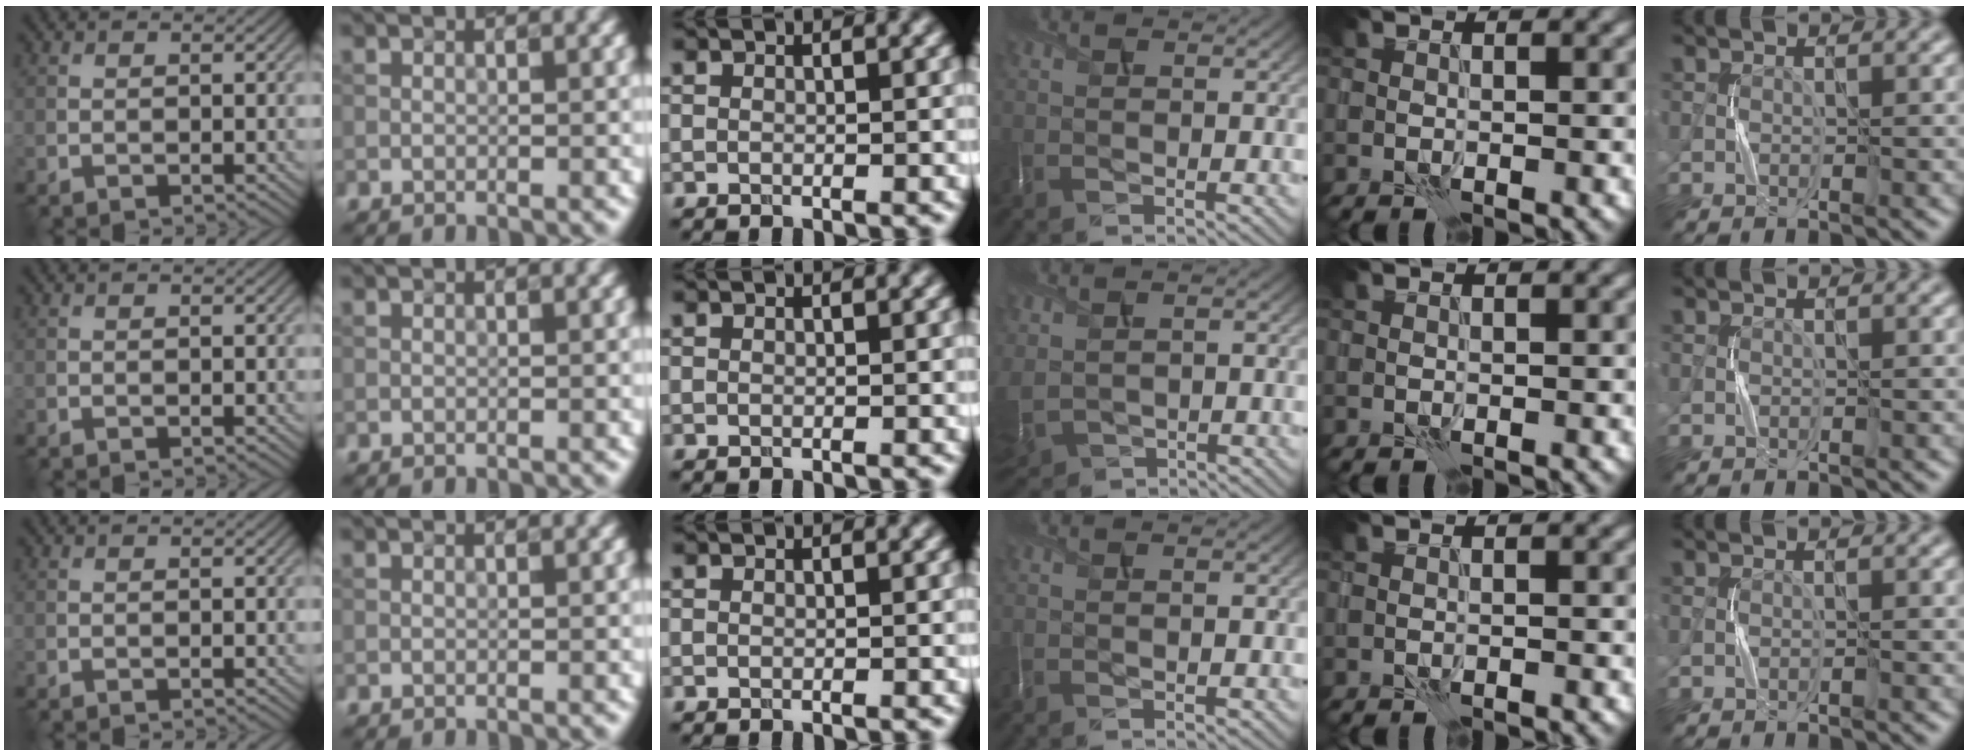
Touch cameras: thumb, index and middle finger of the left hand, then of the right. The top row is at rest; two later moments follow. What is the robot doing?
{"motion": "press", "object": "grip strengthener"}